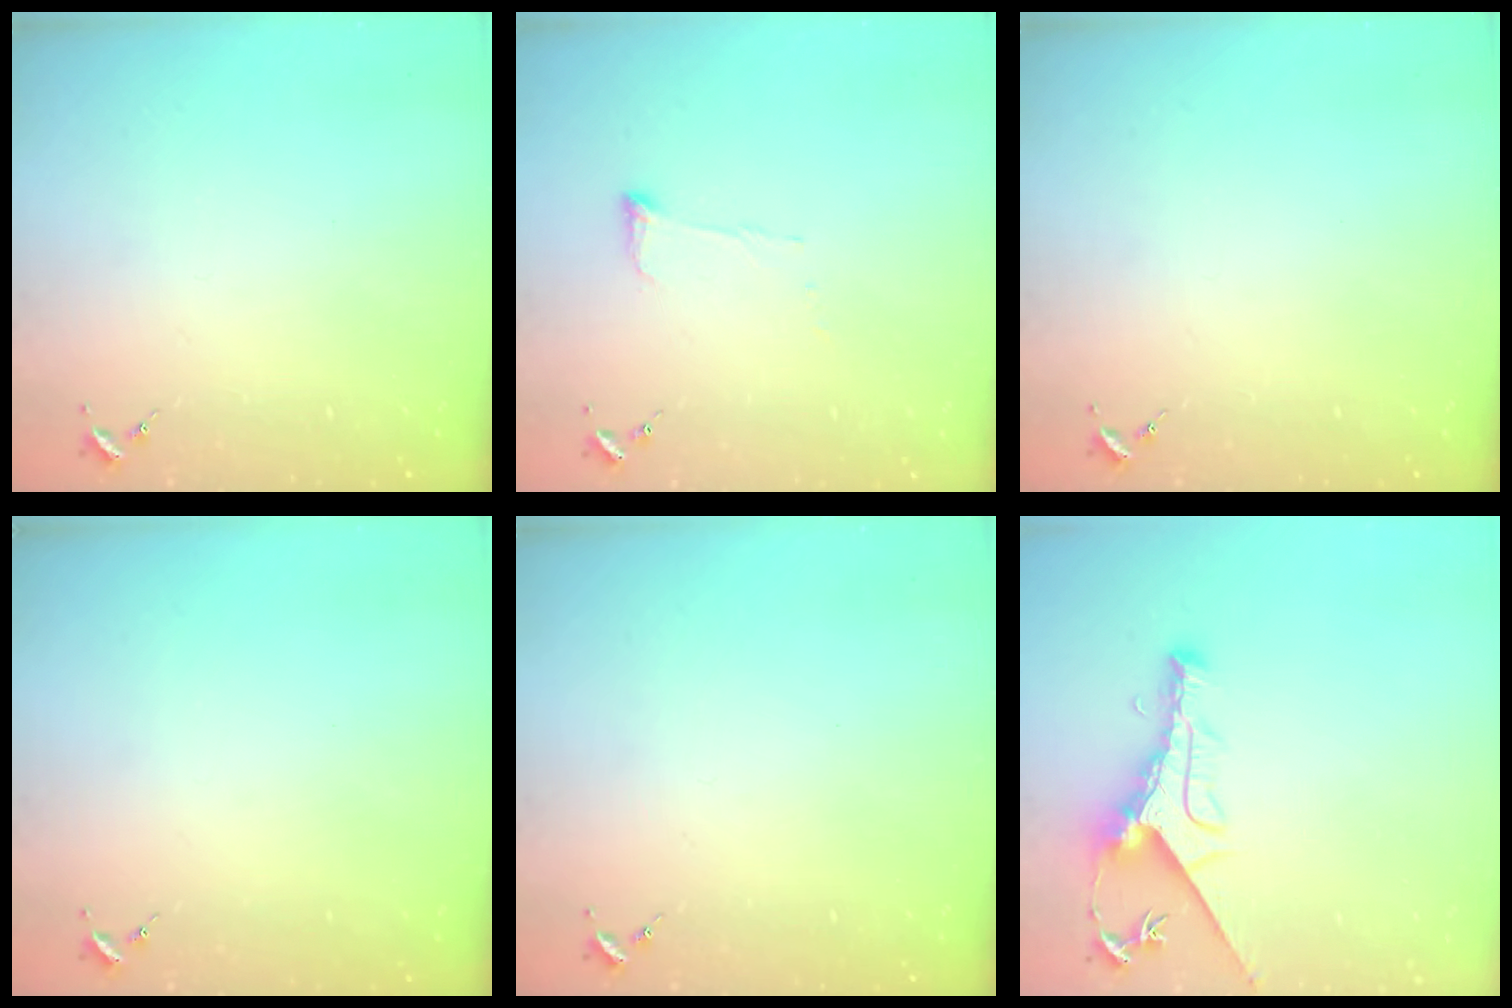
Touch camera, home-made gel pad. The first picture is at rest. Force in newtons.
{"total": 5.0, "press": 5.0, "slide": 0.7}
{"total": 0.0}
{"total": 0.0}
{"total": 0.0}
{"total": 9.9, "press": 9.8, "slide": 1.0}